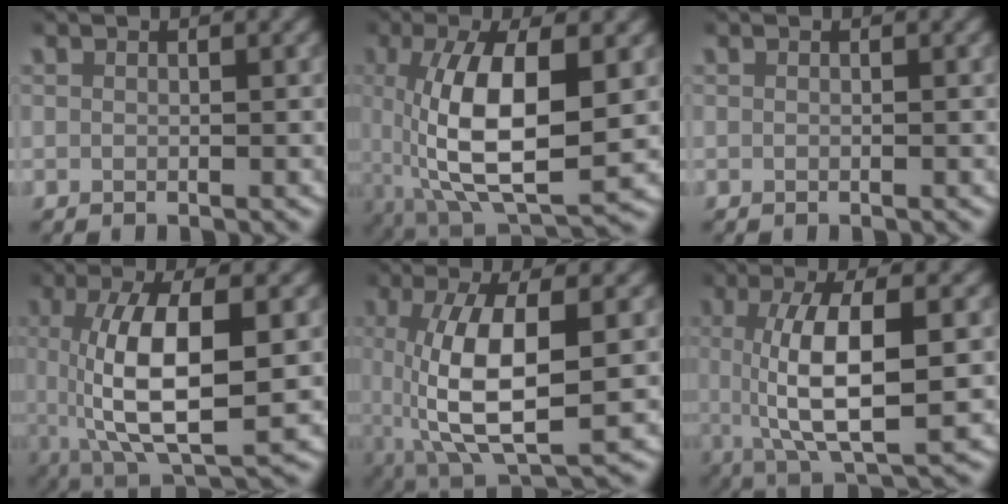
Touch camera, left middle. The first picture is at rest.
{"total": 10.9, "force": [-0.1, 4.7, 9.8], "torque": [-0.190, -0.032, 0.023]}
{"total": 0.0}
{"total": 10.1, "force": [0.3, 4.0, 9.3], "torque": [-0.167, -0.015, 0.018]}
{"total": 9.5, "force": [-0.1, 4.0, 8.7], "torque": [-0.169, -0.027, 0.019]}
{"total": 8.9, "force": [0.2, 3.0, 8.4], "torque": [-0.148, -0.010, 0.010]}